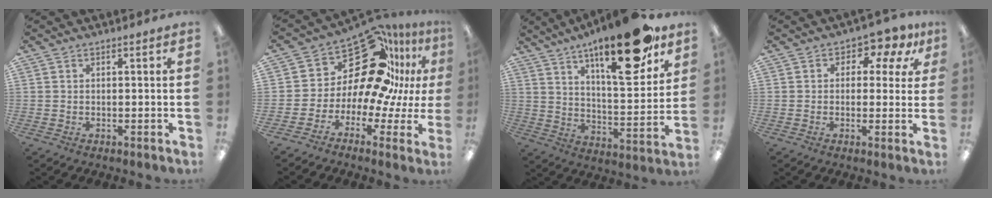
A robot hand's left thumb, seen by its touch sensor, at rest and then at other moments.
{"total": 20.7, "force": [11.4, 11.2, 13.2], "torque": [-0.212, -0.082, 0.202]}
{"total": 21.8, "force": [14.4, 6.9, 14.8], "torque": [-0.221, -0.080, 0.230]}
{"total": 5.2, "force": [2.1, 3.6, 3.2], "torque": [-0.042, -0.007, 0.031]}